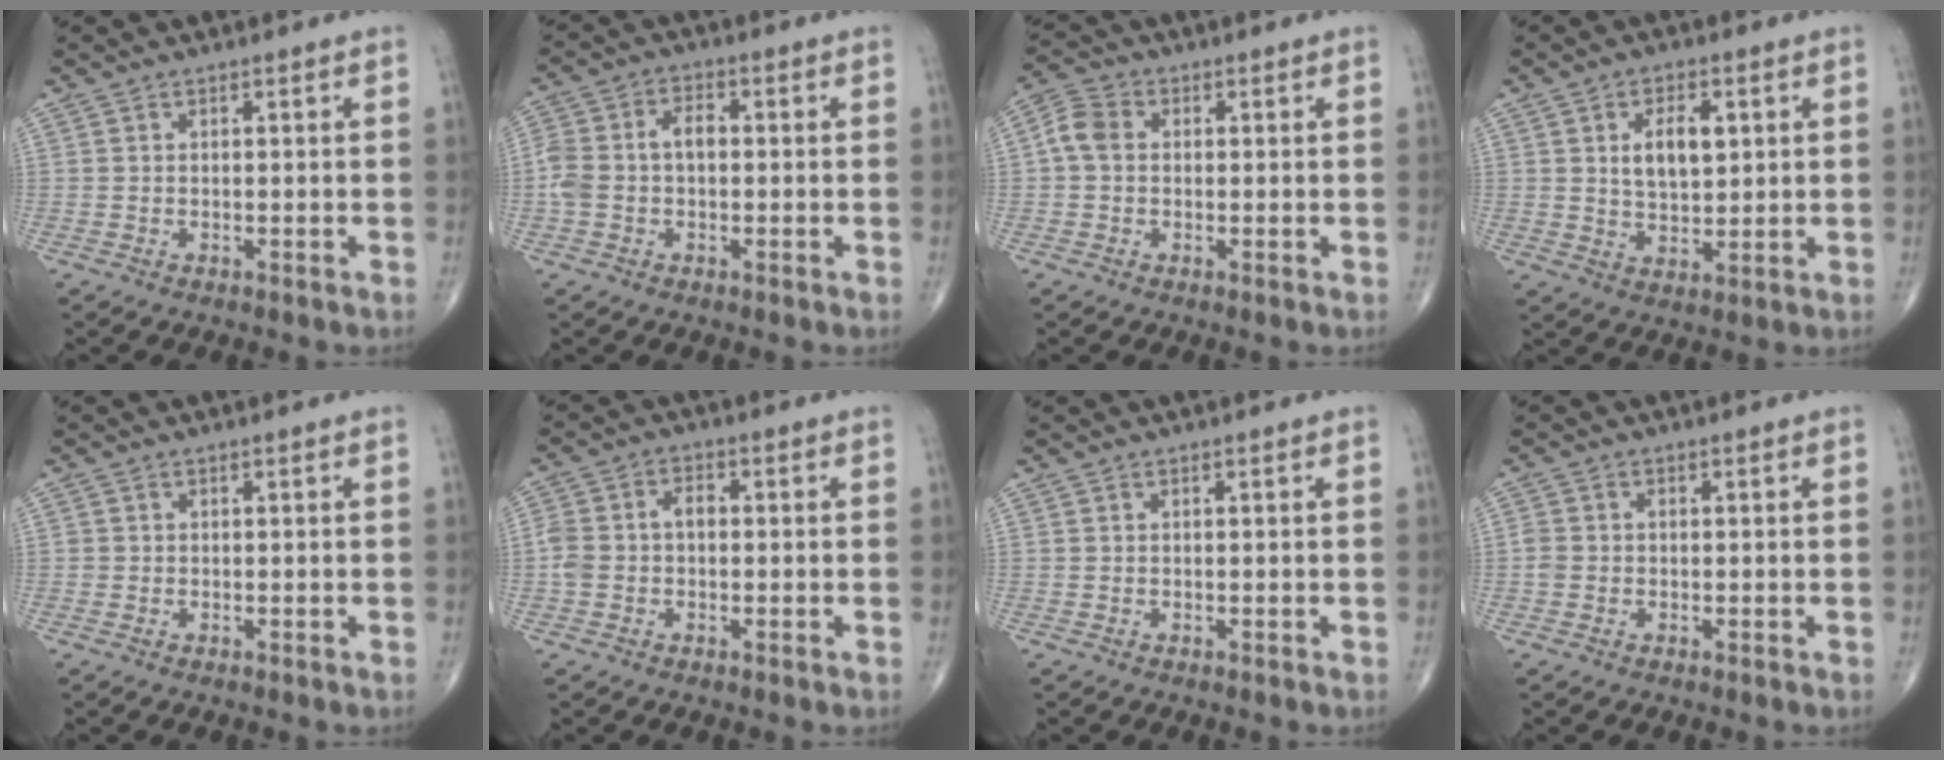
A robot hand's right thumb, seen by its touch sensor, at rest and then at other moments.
{"total": 7.6, "force": [-0.4, 4.9, 5.8], "torque": [-0.131, 0.029, -0.011]}
{"total": 4.7, "force": [0.3, 3.7, 3.0], "torque": [-0.059, 0.016, -0.003]}
{"total": 7.8, "force": [2.0, 4.3, 6.2], "torque": [-0.085, -0.009, 0.038]}
{"total": 0.5, "force": [-0.1, 0.5, 0.0], "torque": [0.003, 0.004, -0.002]}
{"total": 5.8, "force": [-0.4, 4.1, 4.1], "torque": [-0.088, 0.026, -0.011]}
{"total": 0.0}
{"total": 1.8, "force": [-0.4, 1.6, 0.9], "torque": [-0.015, 0.005, -0.010]}